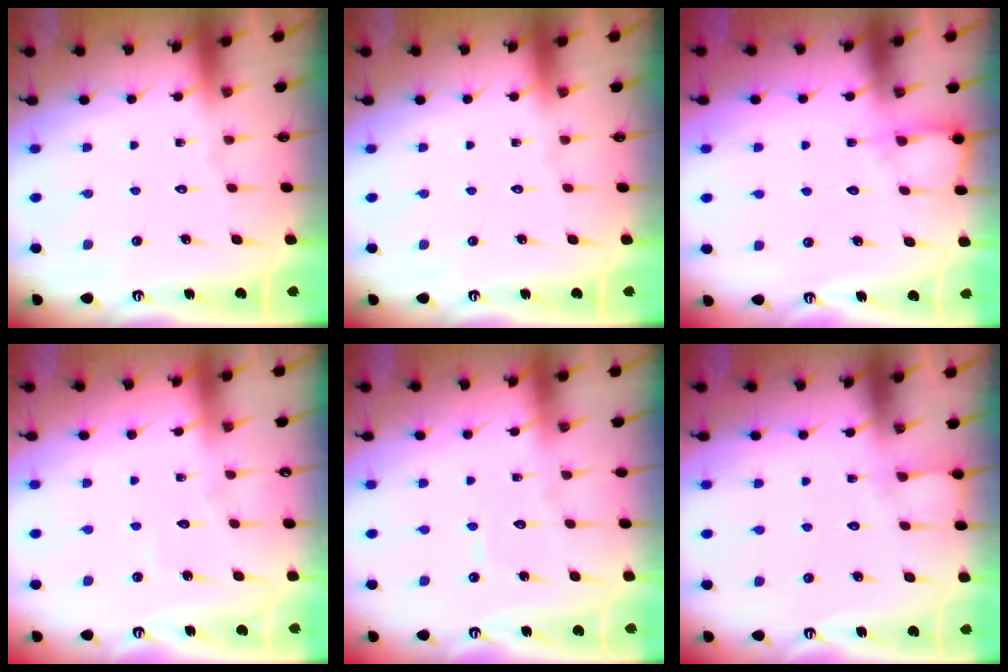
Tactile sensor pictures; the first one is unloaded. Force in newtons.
{"total": 0.0}
{"total": 6.0, "press": 6.0, "slide": 0.5}
{"total": 2.6, "press": 2.6, "slide": 0.2}
{"total": 5.0, "press": 5.0, "slide": 0.5}
{"total": 4.4, "press": 4.4, "slide": 0.5}